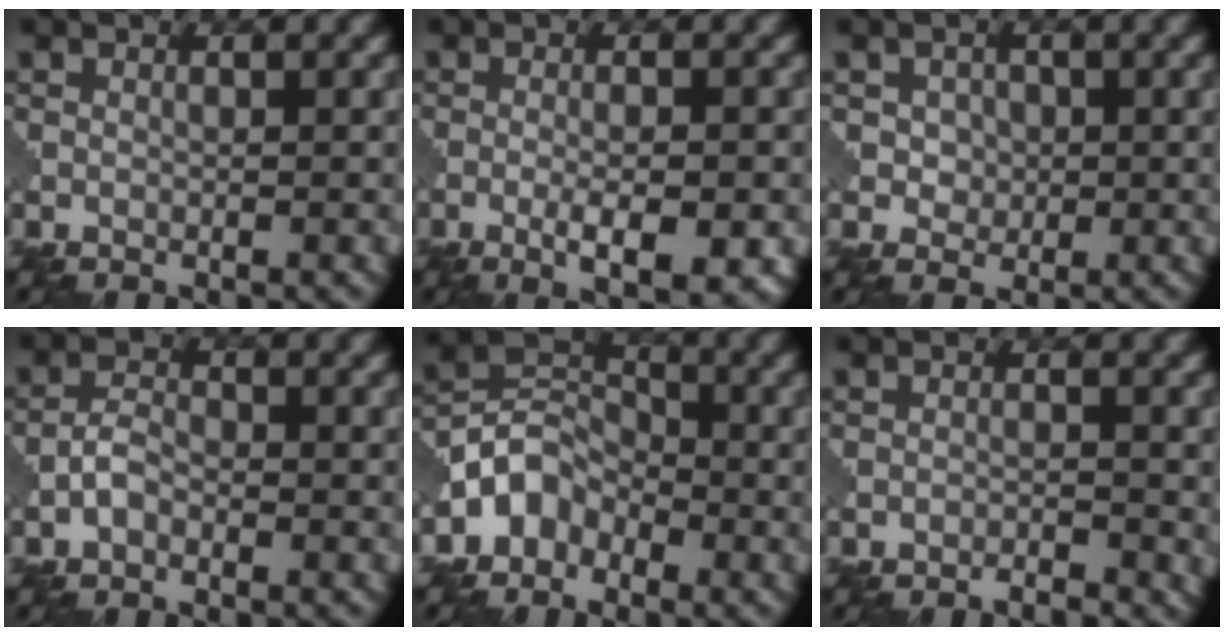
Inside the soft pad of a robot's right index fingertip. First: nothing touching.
{"total": 4.4, "force": [-1.6, 1.1, 4.0], "torque": [-0.070, -0.006, -0.024]}
{"total": 2.1, "force": [0.4, 1.9, 0.9], "torque": [-0.016, -0.001, 0.013]}
{"total": 1.7, "force": [-0.9, 0.9, 1.1], "torque": [-0.021, 0.008, -0.024]}
{"total": 3.7, "force": [-2.3, 2.6, 1.2], "torque": [-0.021, 0.011, -0.056]}
{"total": 1.1, "force": [-0.9, 0.1, 0.6], "torque": [-0.010, 0.000, -0.019]}